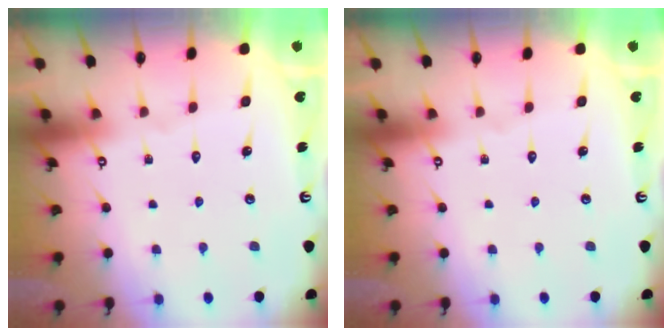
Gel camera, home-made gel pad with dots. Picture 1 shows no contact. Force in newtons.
{"total": 0.0}